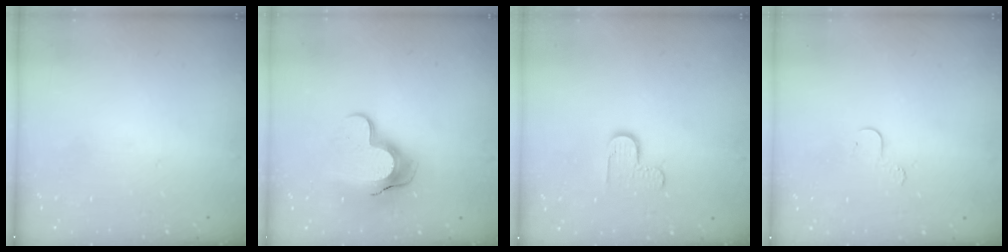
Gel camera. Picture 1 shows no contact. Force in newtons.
{"total": 13.1, "press": 13.0, "slide": 1.2}
{"total": 5.6, "press": 5.5, "slide": 0.4}
{"total": 4.8, "press": 4.8, "slide": 0.5}